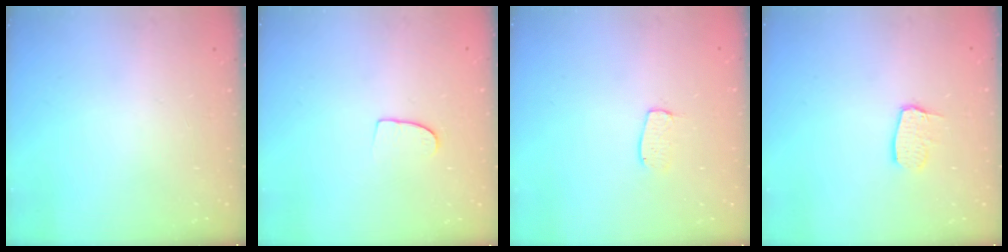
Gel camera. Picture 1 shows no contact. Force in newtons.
{"total": 6.8, "press": 6.8, "slide": 0.6}
{"total": 5.7, "press": 5.7, "slide": 0.4}
{"total": 6.8, "press": 6.8, "slide": 0.5}